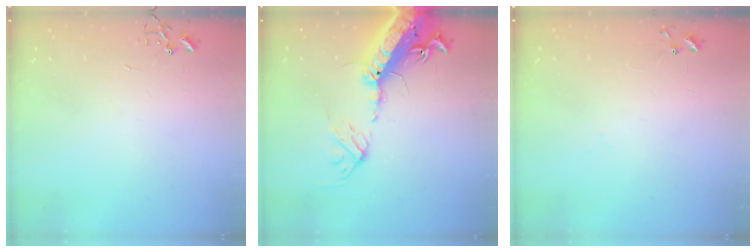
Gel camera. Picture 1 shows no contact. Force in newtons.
{"total": 23.3, "press": 22.7, "slide": 5.2}
{"total": 6.8, "press": 6.8, "slide": 0.6}